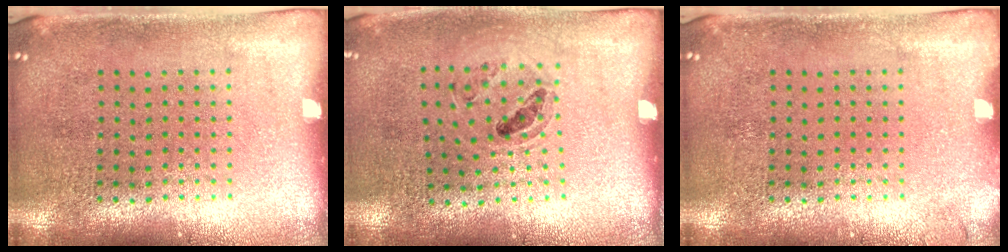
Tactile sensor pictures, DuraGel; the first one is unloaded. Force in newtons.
{"total": 0.9, "press": 0.8, "slide": 0.3}
{"total": 0.6, "press": 0.6, "slide": 0.1}